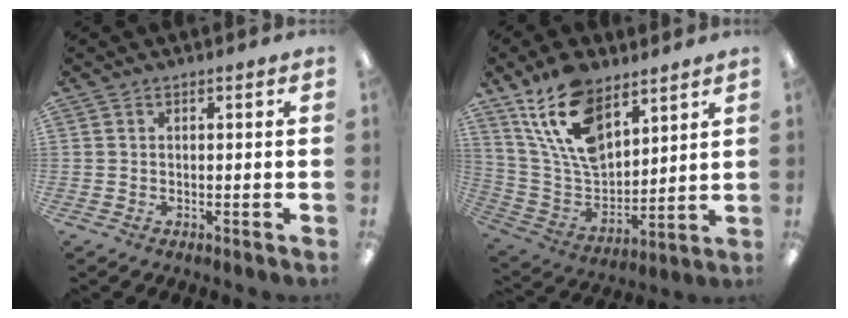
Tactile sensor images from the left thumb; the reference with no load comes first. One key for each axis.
{"total": 17.6, "fx": 10.8, "fy": 9.1, "fz": 10.4, "tx": -0.232, "ty": -0.046, "tz": 0.198}